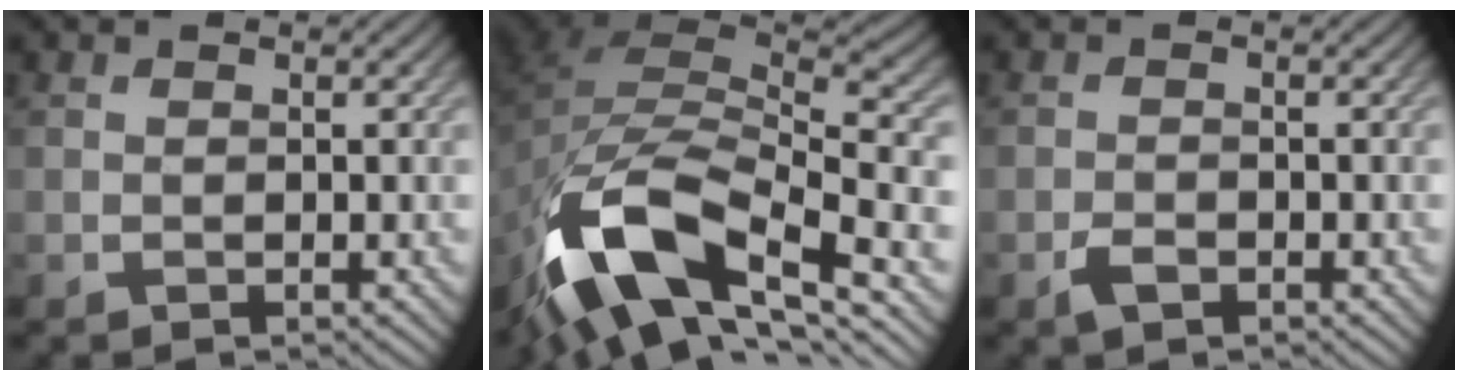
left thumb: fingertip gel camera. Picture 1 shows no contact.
{"total": 14.8, "force": [-8.1, 6.5, 10.5], "torque": [-0.228, -0.014, -0.145]}
{"total": 1.9, "force": [-1.2, 1.0, 1.1], "torque": [-0.022, -0.001, -0.024]}